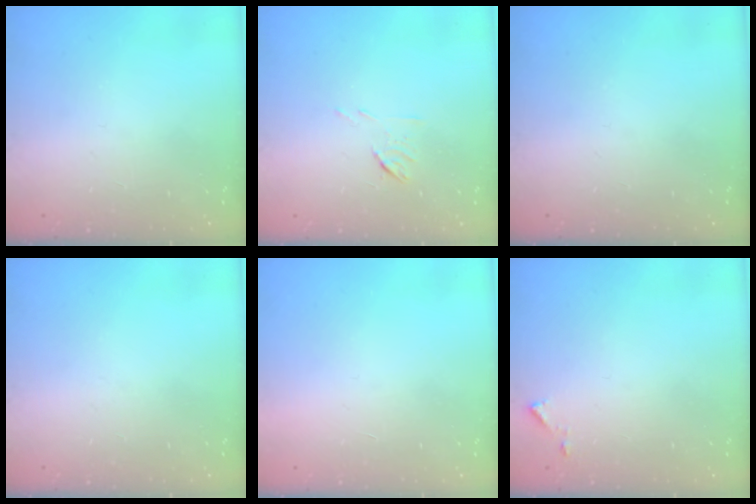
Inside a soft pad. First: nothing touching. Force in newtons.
{"total": 5.3, "press": 5.2, "slide": 1.0}
{"total": 0.0}
{"total": 0.0}
{"total": 1.5, "press": 1.5, "slide": 0.1}
{"total": 5.3, "press": 5.2, "slide": 0.5}